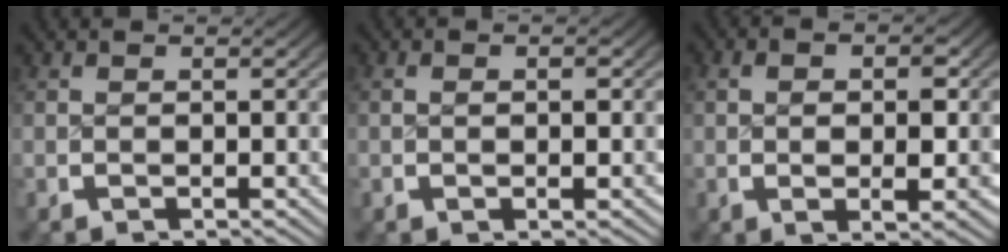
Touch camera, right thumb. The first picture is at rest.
{"total": 1.7, "force": [0.0, 0.4, 1.6], "torque": [-0.023, 0.002, 0.002]}
{"total": 4.2, "force": [-0.1, 1.6, 3.9], "torque": [-0.056, -0.006, 0.000]}